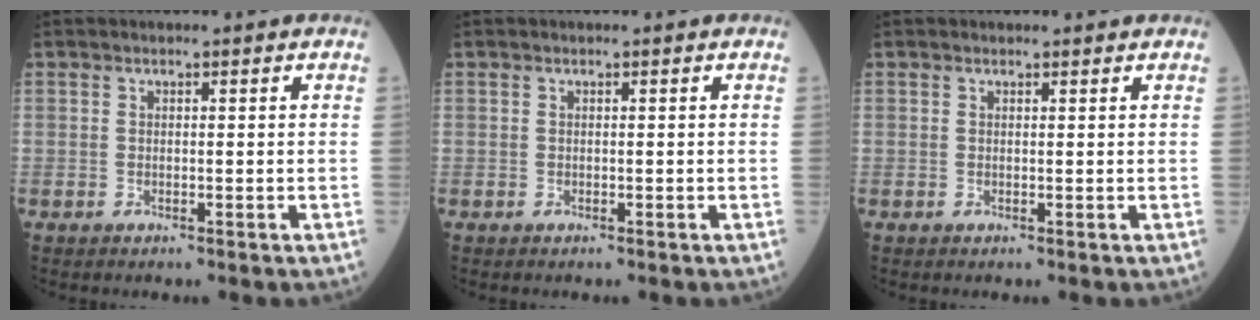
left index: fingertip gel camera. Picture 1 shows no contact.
{"total": 0.0}
{"total": 1.1, "force": [1.1, 0.2, 0.1], "torque": [-0.004, 0.004, 0.013]}